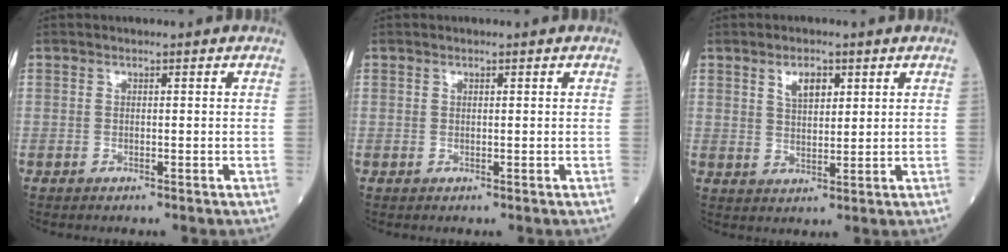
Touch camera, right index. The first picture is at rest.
{"total": 0.0}
{"total": 4.1, "force": [2.1, 1.9, 3.0], "torque": [-0.055, 0.003, 0.039]}